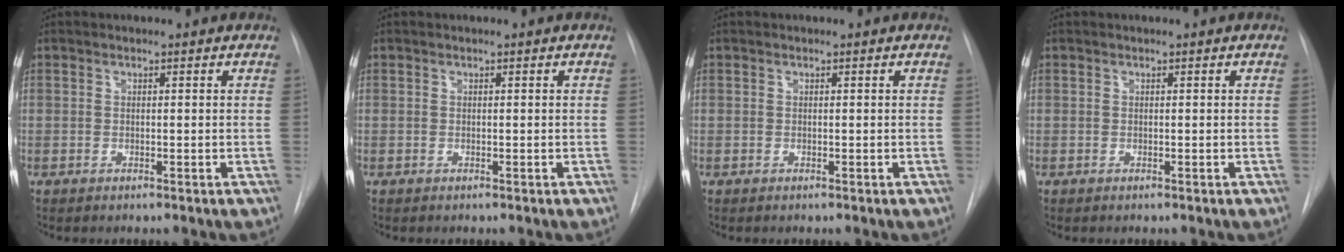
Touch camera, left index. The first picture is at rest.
{"total": 0.0}
{"total": 0.0}
{"total": 0.0}